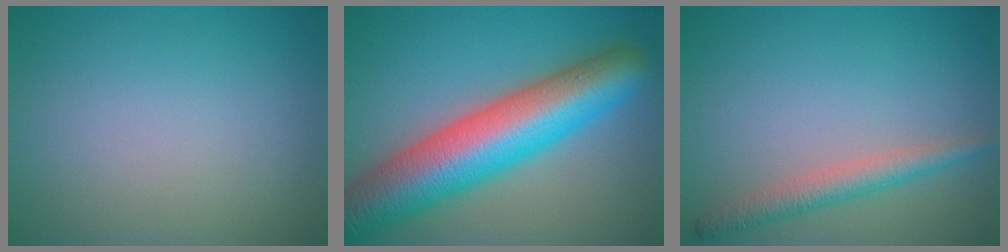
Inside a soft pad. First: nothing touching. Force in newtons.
{"total": 12.1, "press": 12.1, "slide": 0.4}
{"total": 2.8, "press": 2.8, "slide": 0.2}